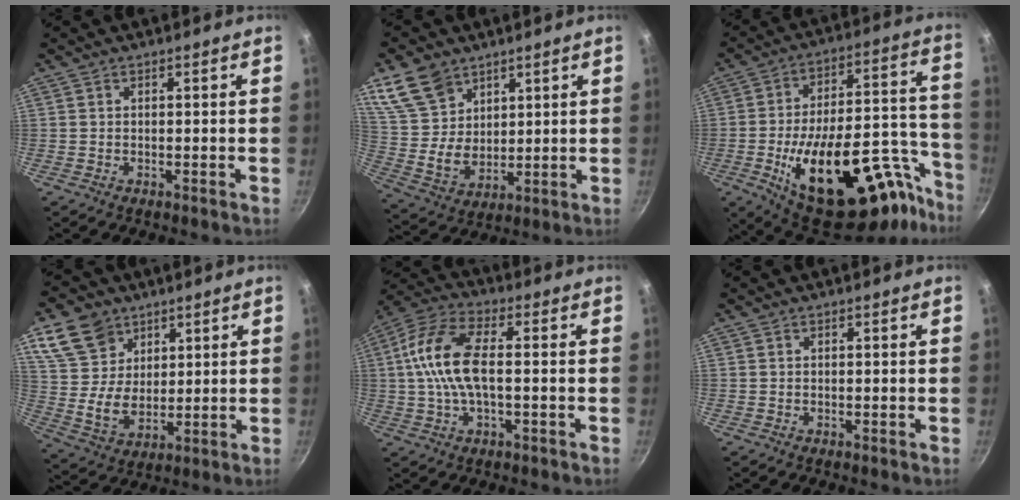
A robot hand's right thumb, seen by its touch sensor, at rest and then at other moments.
{"total": 13.7, "force": [7.8, 9.6, 5.9], "torque": [-0.085, -0.032, 0.166]}
{"total": 31.9, "force": [-15.6, 14.1, 24.0], "torque": [-0.279, 0.085, -0.224]}
{"total": 14.1, "force": [7.1, 10.5, 6.1], "torque": [-0.091, -0.024, 0.145]}
{"total": 13.1, "force": [0.2, 6.3, 11.5], "torque": [-0.230, 0.029, -0.012]}
{"total": 0.0}